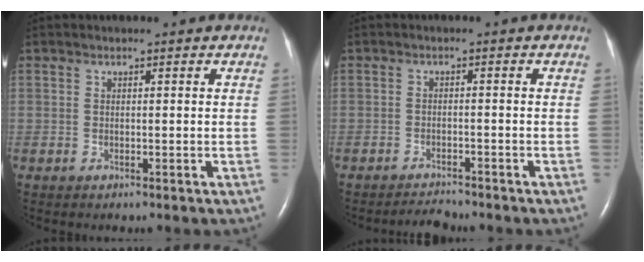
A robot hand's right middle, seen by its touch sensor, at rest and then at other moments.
{"total": 2.1, "force": [-2.1, -0.1, -0.1], "torque": [-0.005, -0.014, -0.034]}